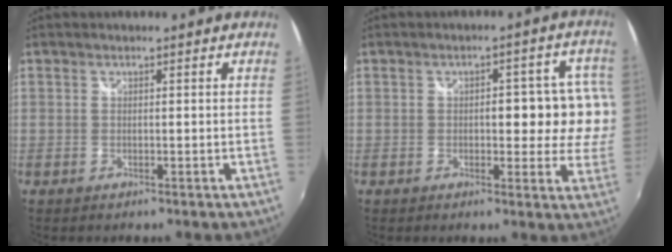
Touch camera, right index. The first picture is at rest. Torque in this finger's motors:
{"motor_torque": [1.59, -0.02, 0.48, 0.08]}